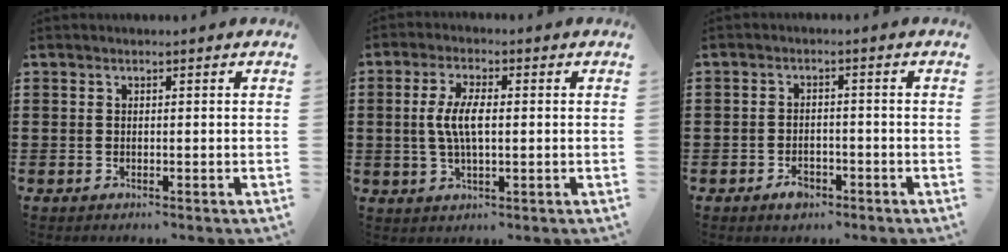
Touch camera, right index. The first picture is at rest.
{"total": 5.7, "force": [0.0, 1.9, 5.4], "torque": [-0.123, -0.005, -0.008]}
{"total": 2.6, "force": [-1.9, 1.4, 1.1], "torque": [-0.022, 0.003, -0.038]}